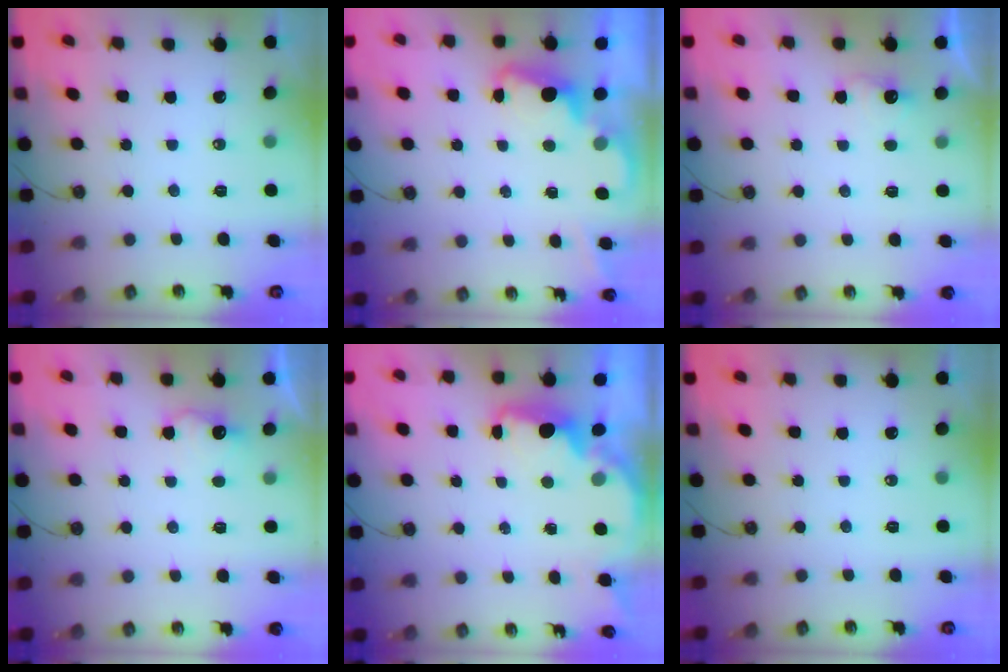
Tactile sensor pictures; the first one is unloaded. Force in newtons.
{"total": 2.4, "press": 2.3, "slide": 0.6}
{"total": 2.9, "press": 2.8, "slide": 0.9}
{"total": 6.4, "press": 6.3, "slide": 1.0}
{"total": 2.5, "press": 2.4, "slide": 0.8}
{"total": 0.0}